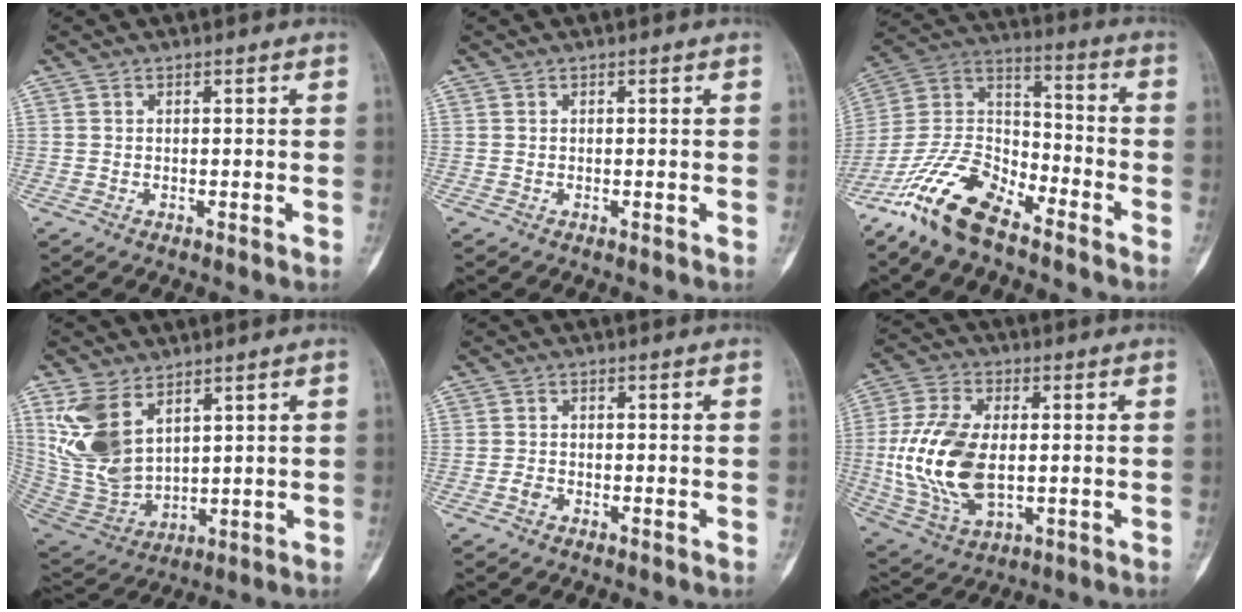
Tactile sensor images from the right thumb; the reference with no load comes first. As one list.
[{"total": 0.0}, {"total": 16.5, "force": [-11.8, 6.7, 9.4], "torque": [-0.179, 0.071, -0.229]}, {"total": 13.5, "force": [6.3, 7.9, 9.0], "torque": [-0.173, -0.027, 0.149]}, {"total": 1.3, "force": [-0.8, 0.8, 0.7], "torque": [-0.012, 0.003, -0.019]}, {"total": 17.1, "force": [-0.5, 9.9, 13.9], "torque": [-0.282, -0.005, 0.002]}]